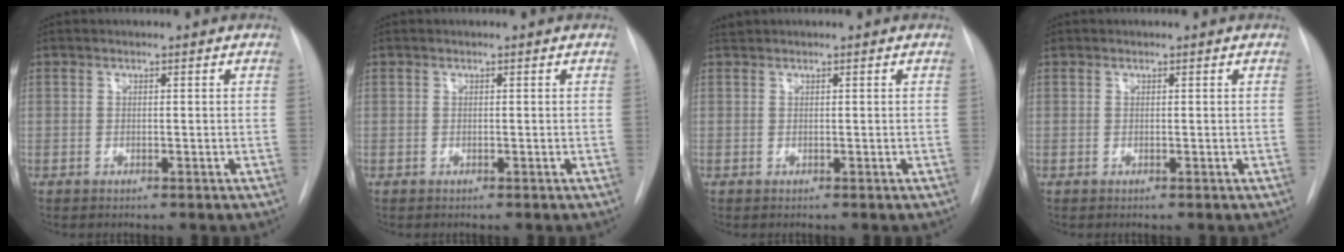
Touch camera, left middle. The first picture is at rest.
{"total": 0.0}
{"total": 0.5, "force": [0.5, 0.0, -0.1], "torque": [-0.007, 0.010, 0.013]}
{"total": 0.0}